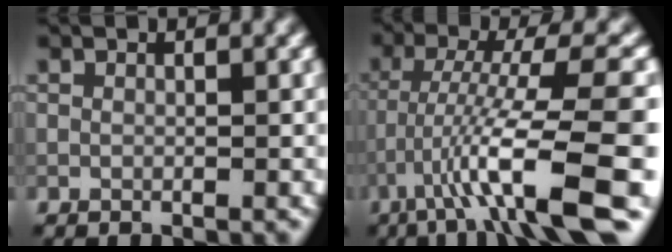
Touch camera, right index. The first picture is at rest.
{"total": 12.0, "force": [-5.3, 2.0, 10.6], "torque": [-0.171, 0.013, -0.080]}